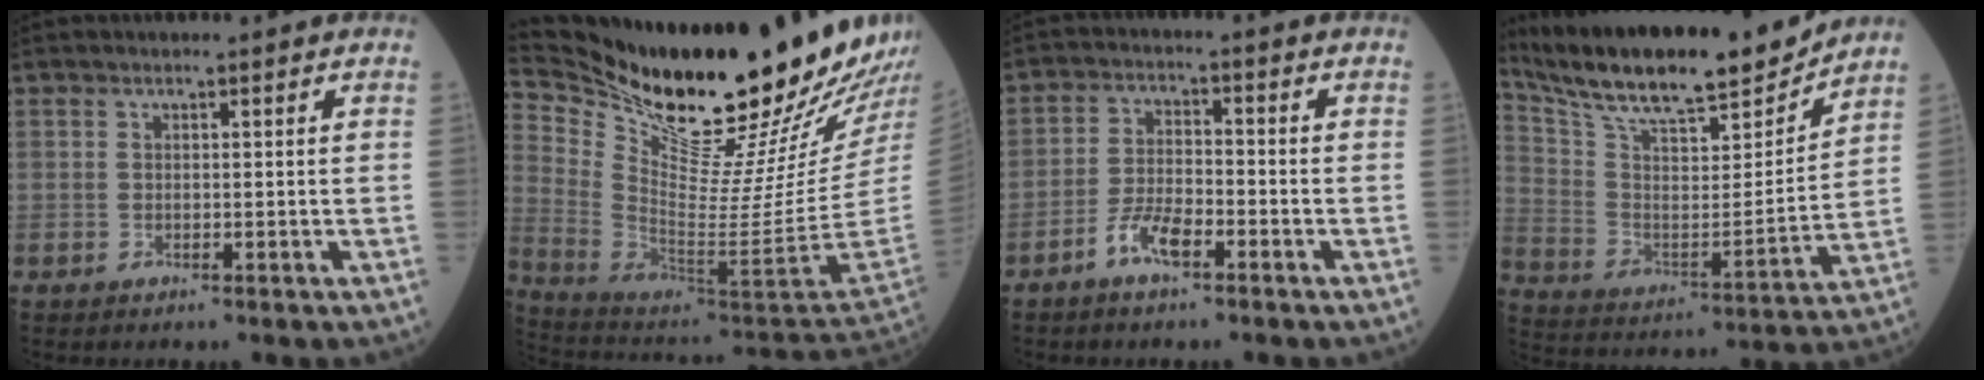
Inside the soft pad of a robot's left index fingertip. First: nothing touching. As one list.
[{"total": 31.8, "force": [26.9, 2.8, 16.8], "torque": [-0.290, -0.104, 0.401]}, {"total": 4.9, "force": [-3.2, 1.4, 3.4], "torque": [-0.077, 0.001, -0.064]}, {"total": 21.0, "force": [18.6, 2.8, 9.4], "torque": [-0.179, -0.005, 0.310]}]